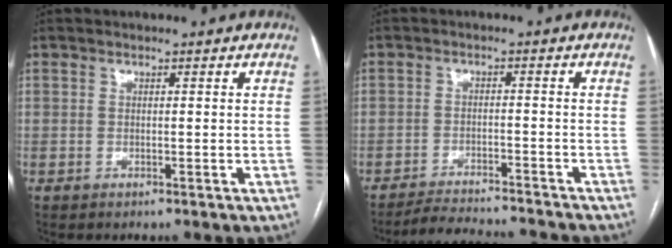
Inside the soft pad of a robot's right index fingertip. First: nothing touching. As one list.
[{"total": 9.9, "force": [-9.5, 0.8, 2.5], "torque": [-0.034, -0.005, -0.137]}]